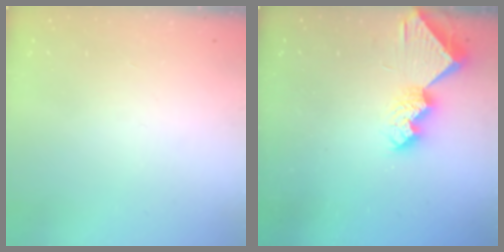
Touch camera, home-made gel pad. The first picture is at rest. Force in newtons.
{"total": 10.4, "press": 10.3, "slide": 1.2}